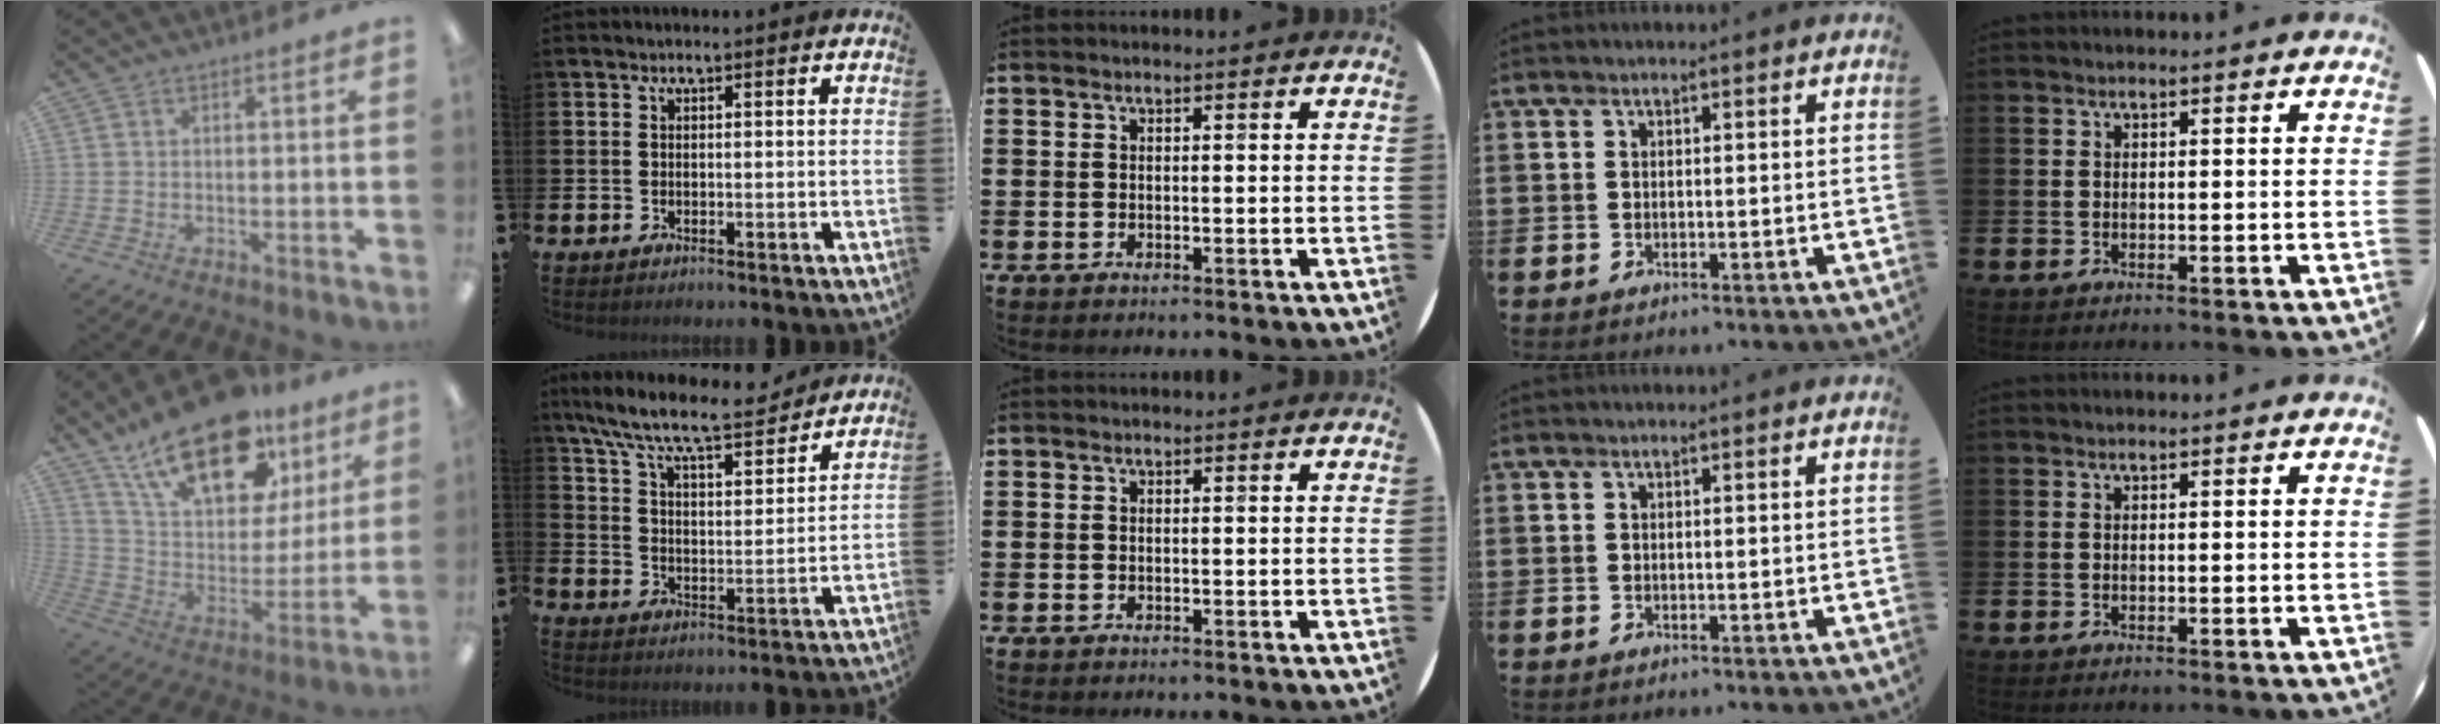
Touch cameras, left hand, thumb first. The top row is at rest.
{"thumb": {"total": 23.9, "force": [15.5, 11.6, 14.1], "torque": [-0.228, -0.081, 0.271]}, "index": {"total": 9.8, "force": [8.8, 1.5, 3.9], "torque": [-0.111, -0.056, 0.150]}}